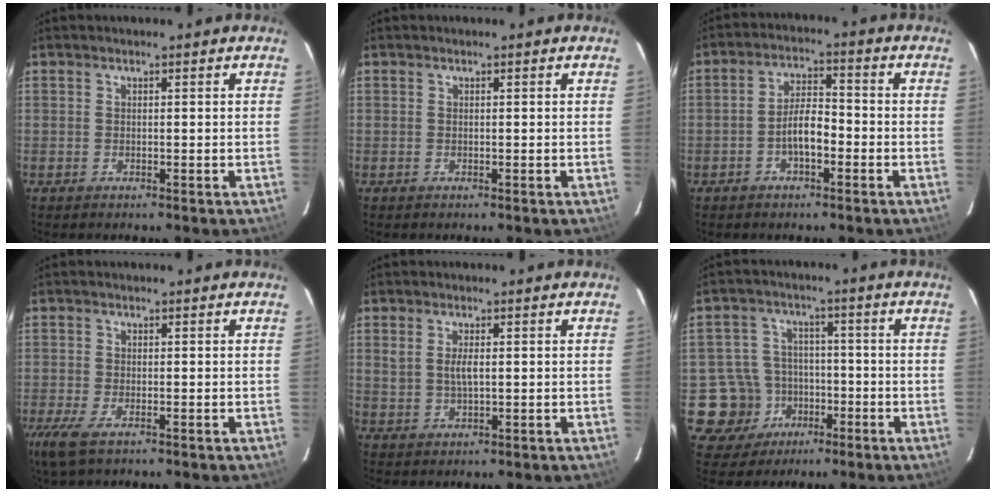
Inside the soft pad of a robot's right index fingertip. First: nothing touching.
{"total": 0.0}
{"total": 5.4, "force": [-2.3, 2.0, 4.4], "torque": [-0.089, 0.015, -0.038]}
{"total": 5.8, "force": [-3.3, 2.2, 4.2], "torque": [-0.100, -0.021, -0.062]}
{"total": 3.0, "force": [0.6, 1.4, 2.6], "torque": [-0.047, 0.001, 0.014]}
{"total": 10.0, "force": [-3.5, 9.3, 0.8], "torque": [-0.044, 0.030, -0.045]}